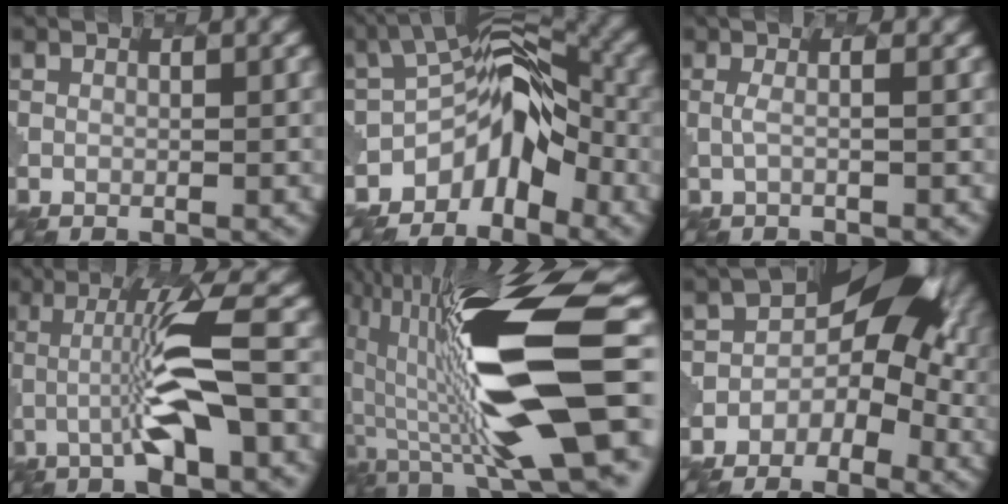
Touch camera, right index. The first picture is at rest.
{"total": 6.2, "force": [-3.6, 3.9, 3.2], "torque": [-0.059, 0.012, -0.098]}
{"total": 0.6, "force": [0.5, -0.2, 0.3], "torque": [-0.022, 0.007, -0.010]}
{"total": 5.1, "force": [-0.2, 0.3, 5.1], "torque": [-0.113, 0.017, -0.031]}
{"total": 12.6, "force": [-0.7, 3.6, 12.0], "torque": [-0.252, 0.020, -0.042]}
{"total": 4.1, "force": [-0.8, 4.0, 0.5], "torque": [0.038, 0.020, -0.058]}